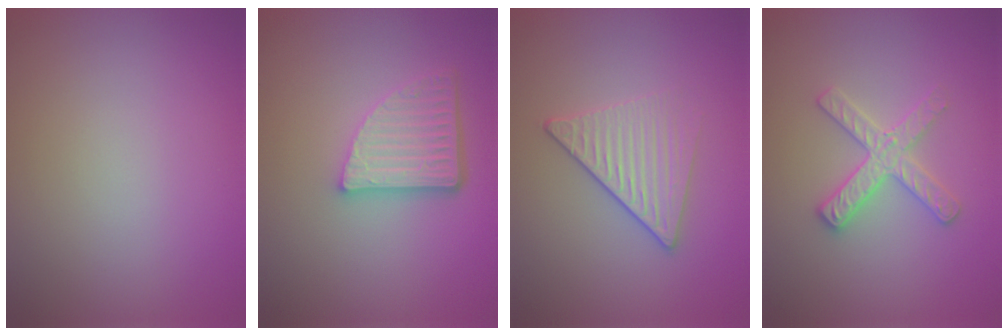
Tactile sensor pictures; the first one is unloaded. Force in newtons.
{"total": 4.9, "press": 3.5, "slide": 3.4}
{"total": 3.3, "press": 3.0, "slide": 1.3}
{"total": 2.8, "press": 2.8, "slide": 0.3}